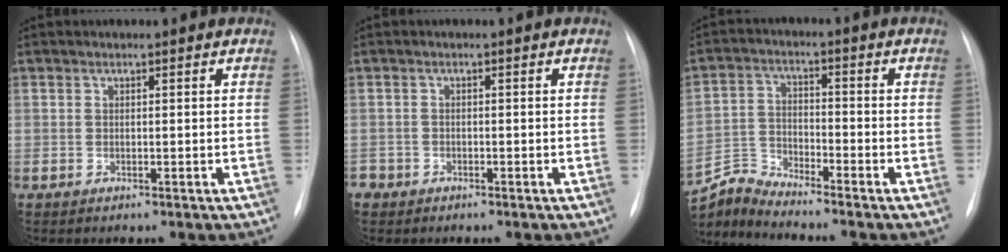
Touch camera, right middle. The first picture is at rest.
{"total": 2.0, "force": [-1.4, 1.5, 0.1], "torque": [-0.009, 0.002, -0.028]}
{"total": 6.4, "force": [-6.3, -1.3, -0.4], "torque": [-0.014, -0.004, -0.123]}